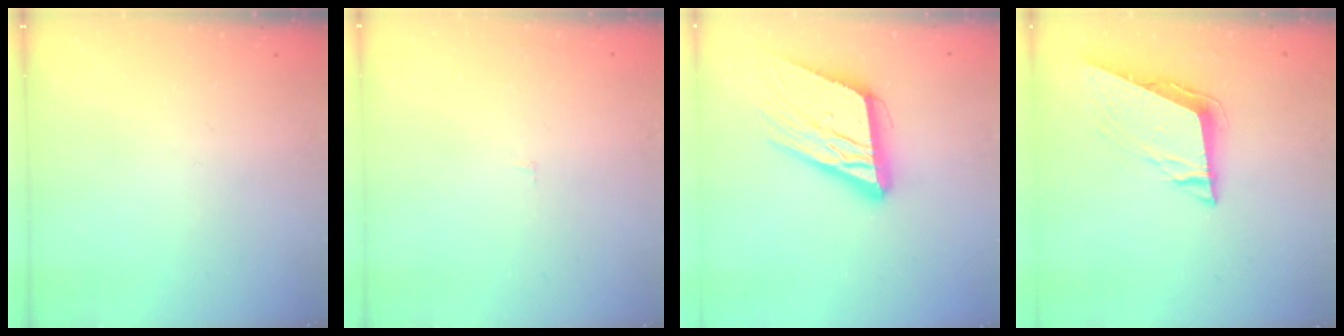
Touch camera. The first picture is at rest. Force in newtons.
{"total": 1.6, "press": 1.6, "slide": 0.1}
{"total": 17.9, "press": 17.6, "slide": 3.3}
{"total": 8.9, "press": 8.4, "slide": 2.7}